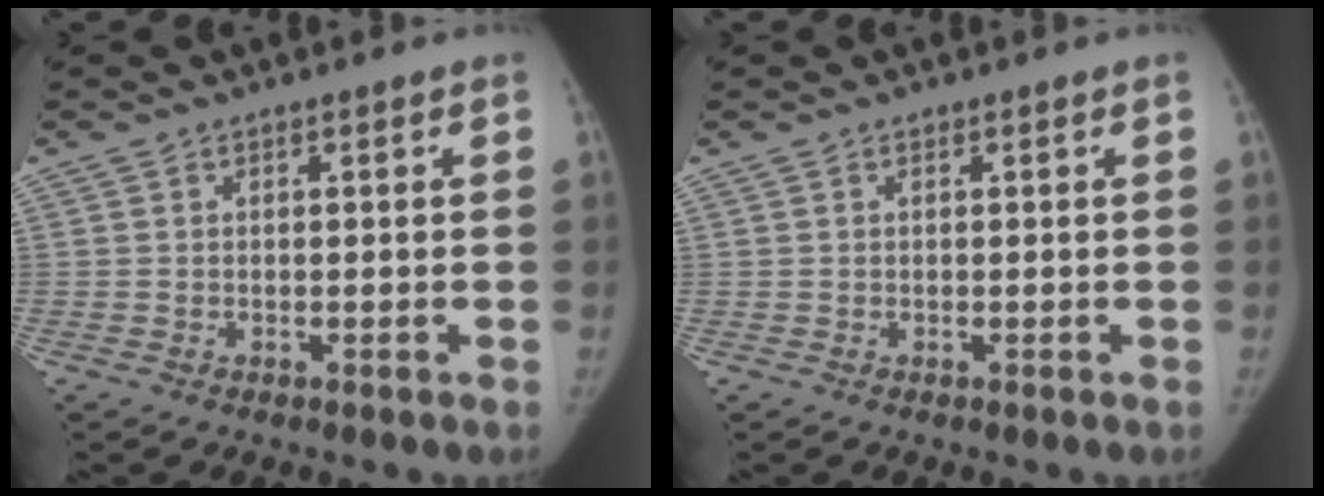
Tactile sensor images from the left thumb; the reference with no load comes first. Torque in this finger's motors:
{"motor_torque": [-0.04, 0.15, -0.08, -0.30, 0.02]}